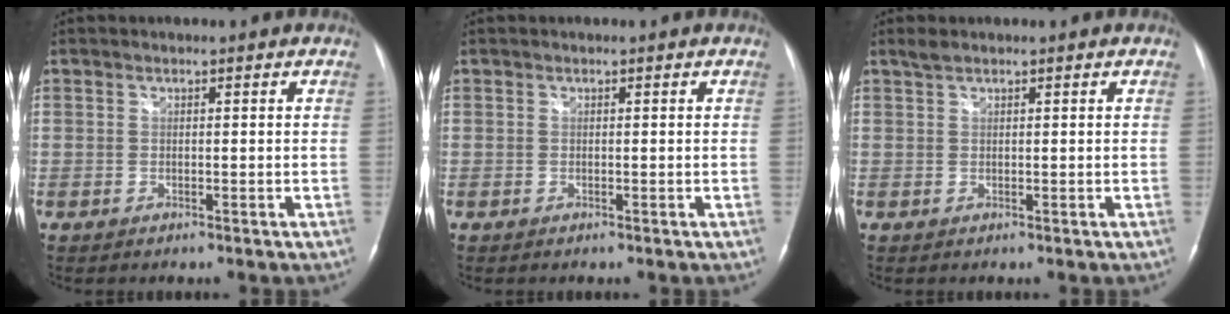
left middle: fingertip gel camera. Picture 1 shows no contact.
{"total": 0.0}
{"total": 1.5, "force": [1.2, 0.3, 0.7], "torque": [-0.020, 0.010, 0.029]}